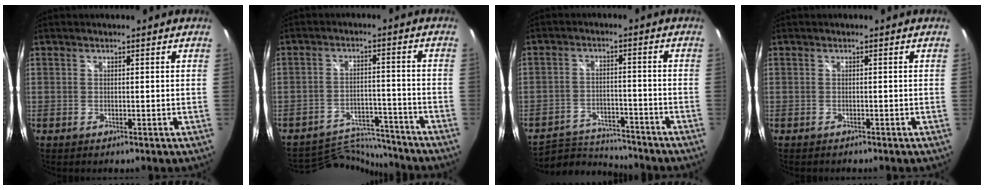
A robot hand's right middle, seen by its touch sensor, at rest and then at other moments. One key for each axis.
{"total": 10.9, "fx": -10.8, "fy": 1.1, "fz": 0.5, "tx": -0.029, "ty": 0.011, "tz": -0.171}
{"total": 9.4, "fx": -9.2, "fy": 1.7, "fz": 1.2, "tx": -0.045, "ty": 0.010, "tz": -0.151}
{"total": 0.6, "fx": -0.6, "fy": 0.2, "fz": 0.1, "tx": -0.001, "ty": -0.003, "tz": -0.010}